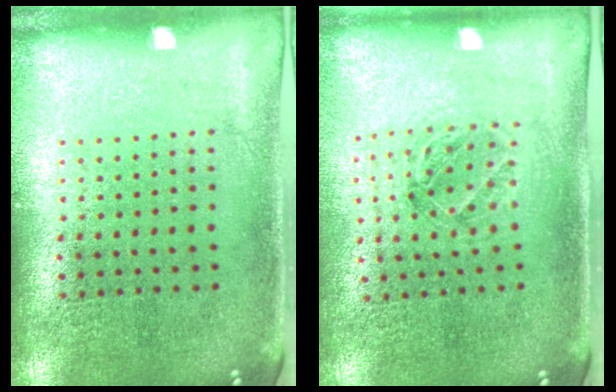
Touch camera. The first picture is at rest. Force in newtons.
{"total": 1.0, "press": 1.0, "slide": 0.2}